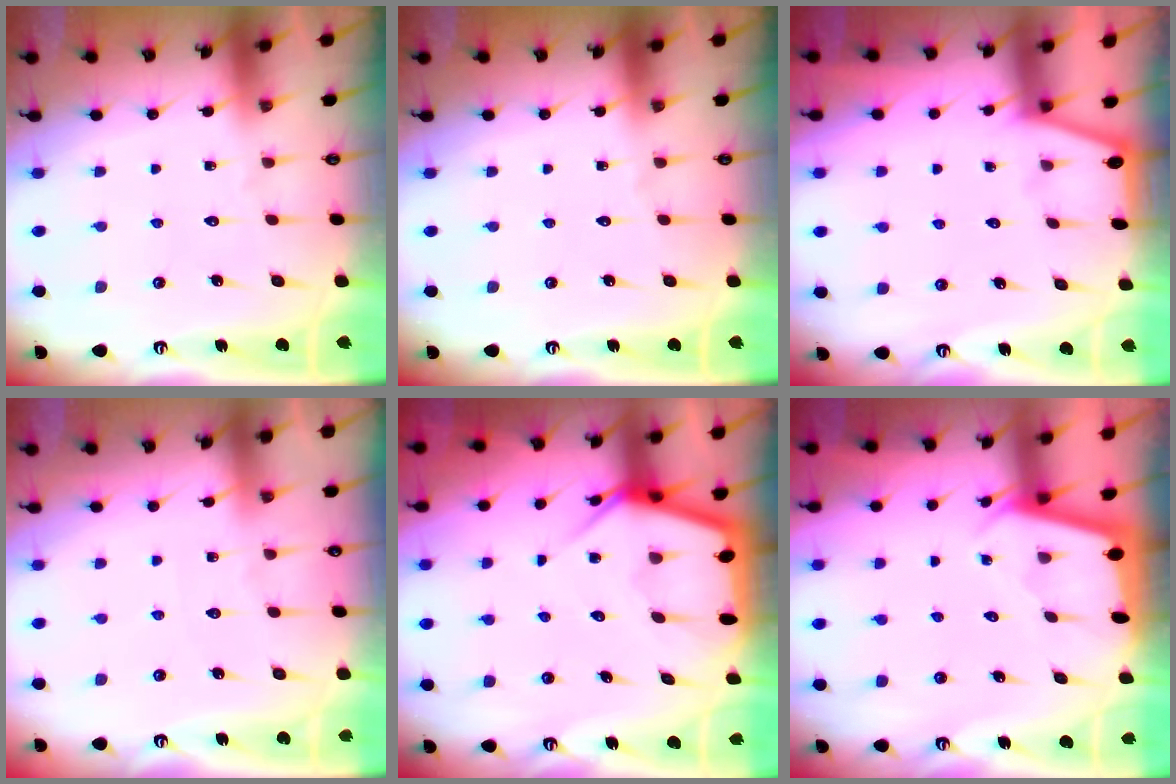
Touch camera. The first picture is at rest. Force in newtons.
{"total": 0.0}
{"total": 0.7, "press": 0.6, "slide": 0.2}
{"total": 2.0, "press": 2.0, "slide": 0.4}
{"total": 7.5, "press": 7.4, "slide": 0.6}
{"total": 2.2, "press": 2.2, "slide": 0.1}